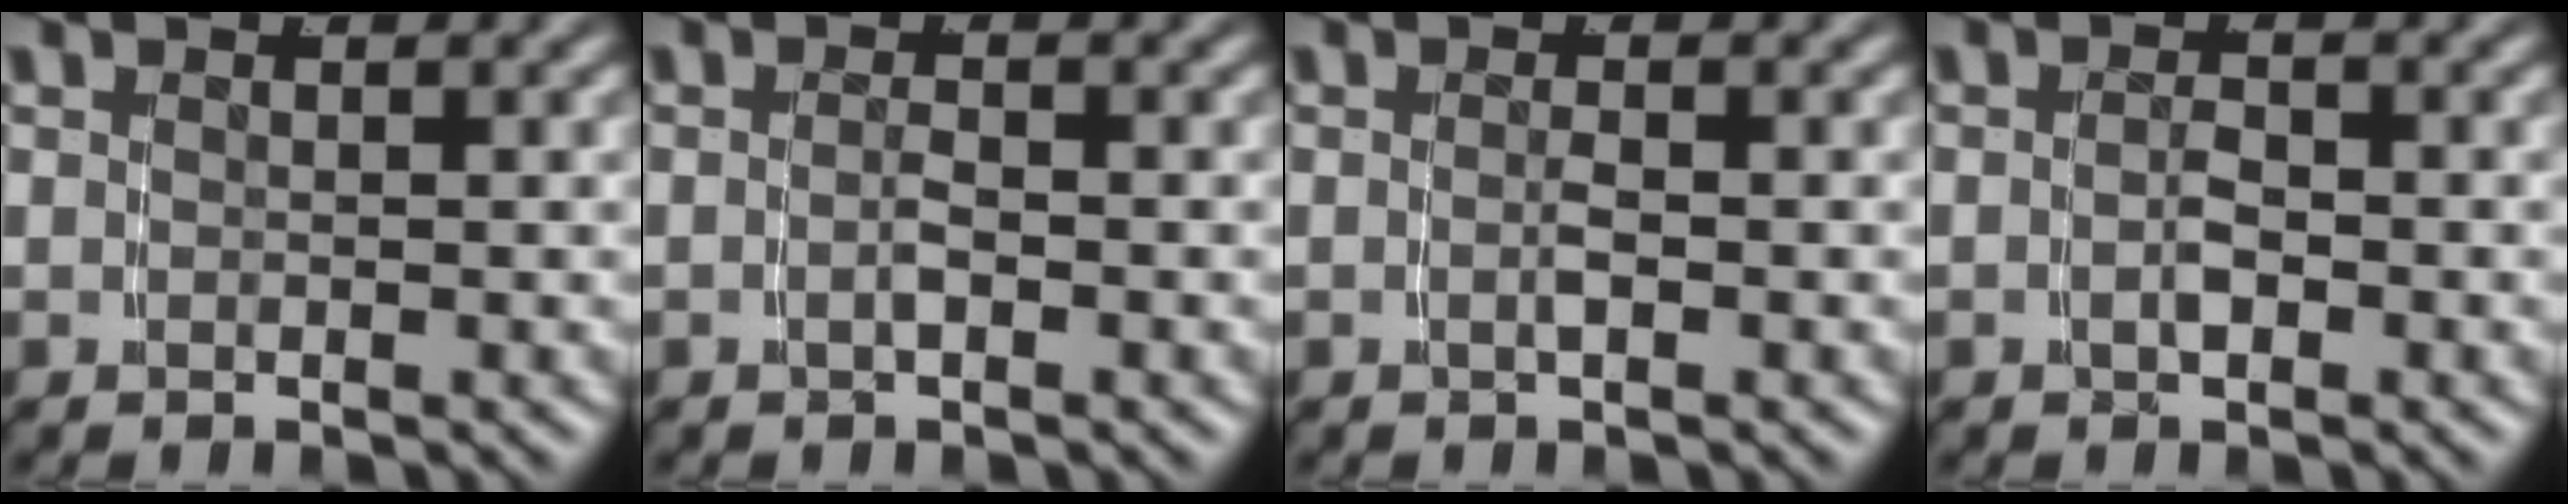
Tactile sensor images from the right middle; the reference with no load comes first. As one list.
[{"total": 1.2, "force": [-0.9, 0.1, 0.8], "torque": [-0.019, -0.002, -0.014]}, {"total": 1.0, "force": [-0.6, -0.2, 0.7], "torque": [-0.016, -0.004, -0.010]}, {"total": 1.6, "force": [-0.8, 0.6, 1.3], "torque": [-0.028, -0.004, -0.012]}]